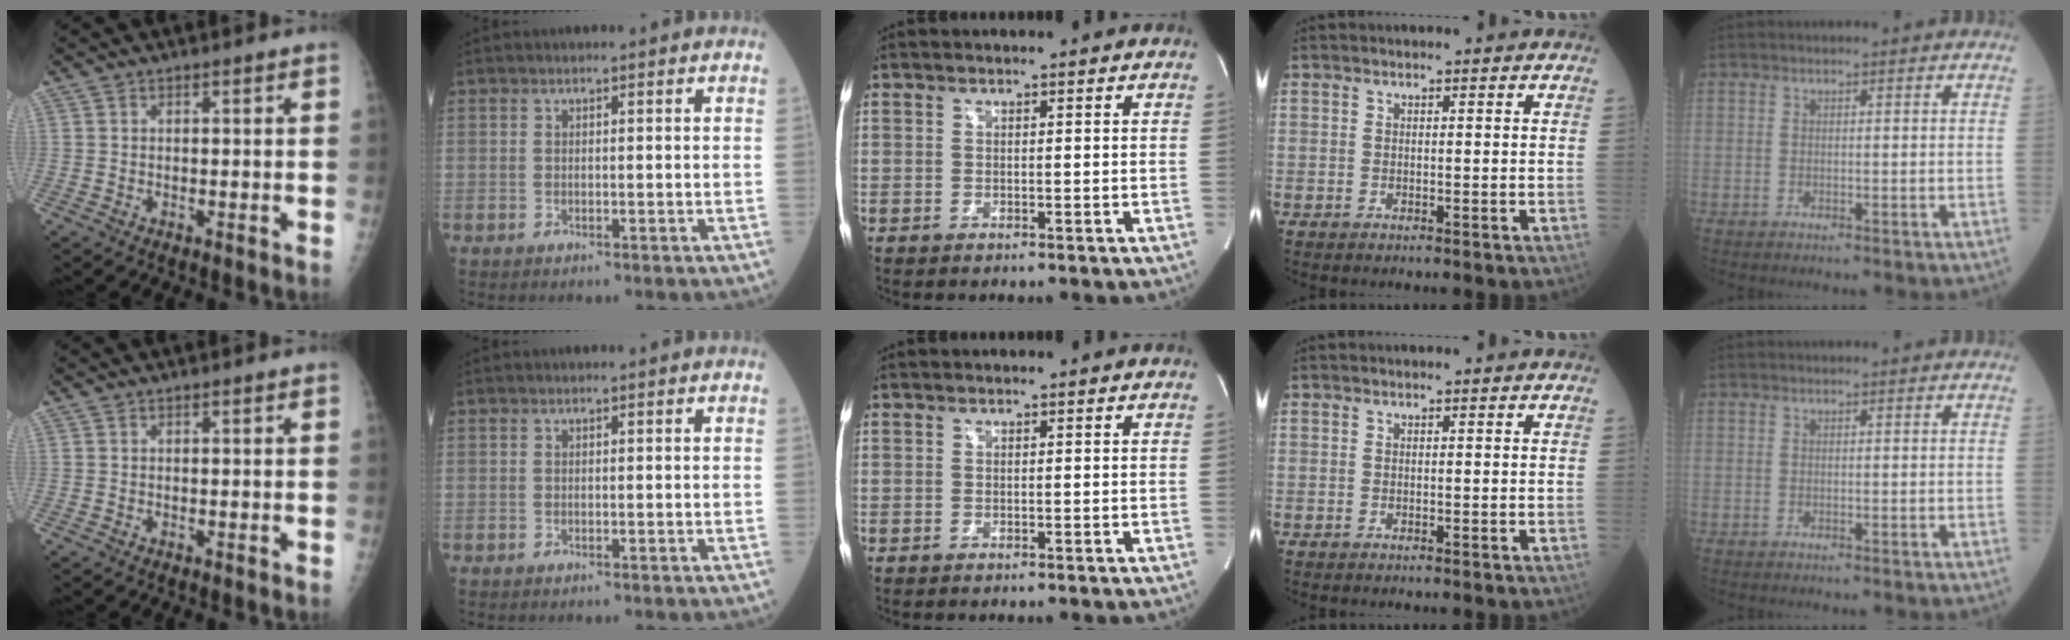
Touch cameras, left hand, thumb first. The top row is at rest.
{}